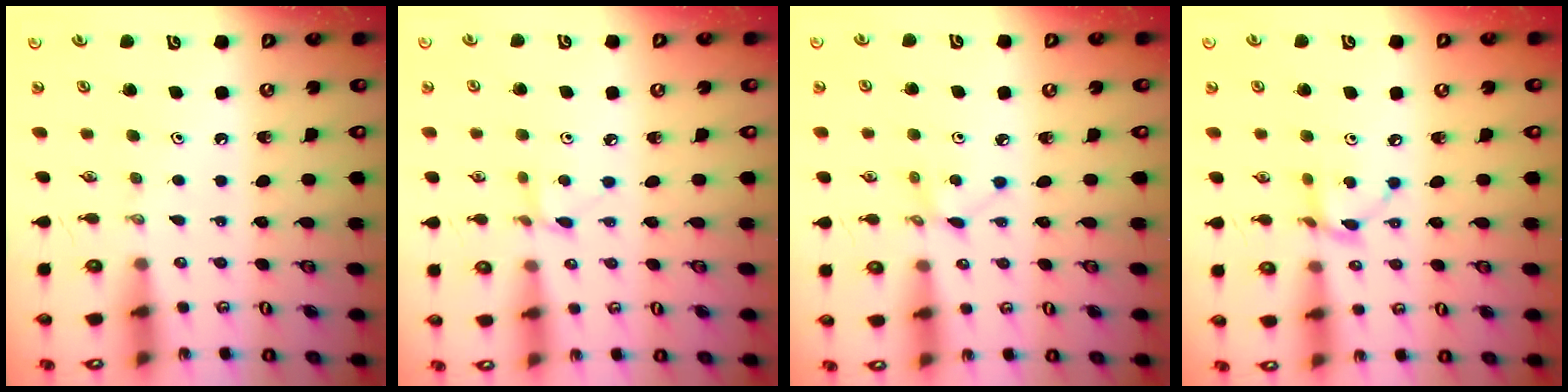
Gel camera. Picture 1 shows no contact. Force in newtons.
{"total": 3.5, "press": 3.5, "slide": 0.4}
{"total": 2.9, "press": 2.9, "slide": 0.3}
{"total": 7.1, "press": 7.1, "slide": 0.1}